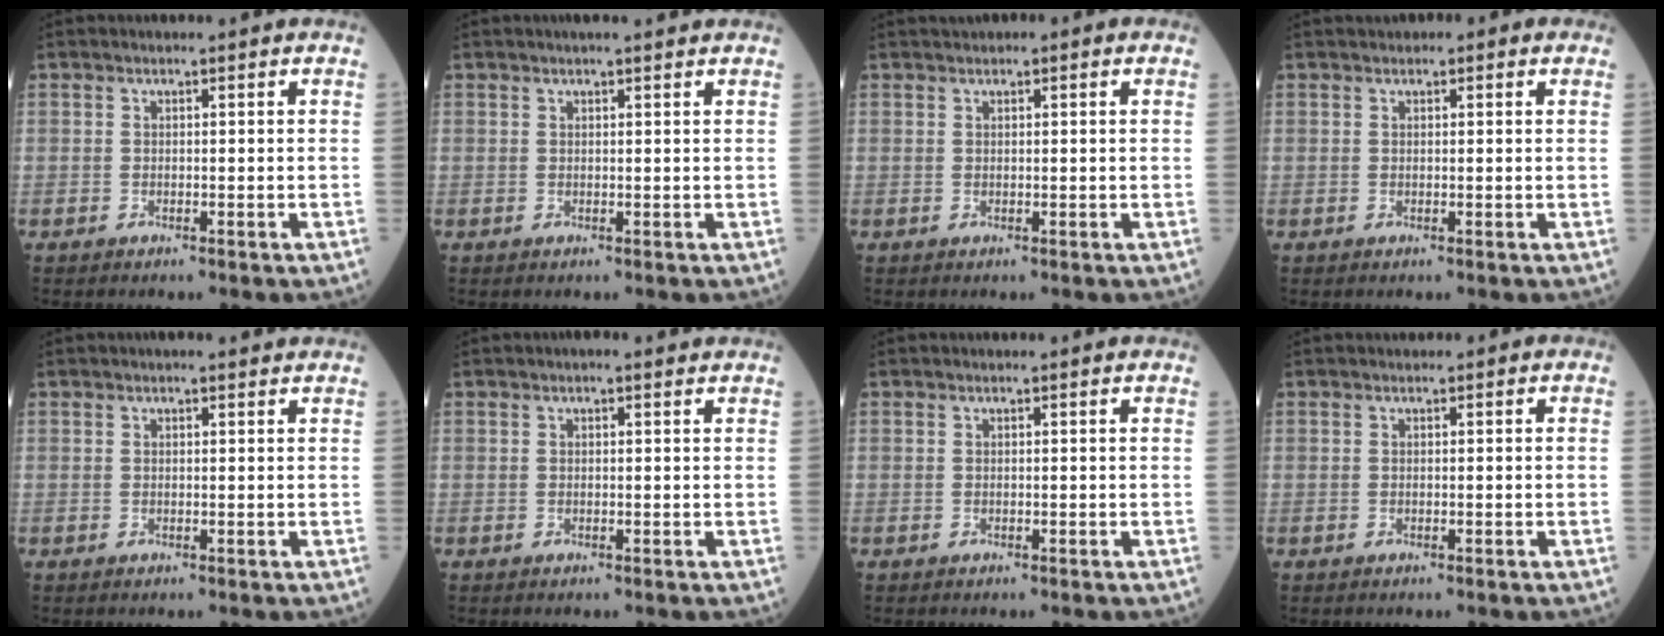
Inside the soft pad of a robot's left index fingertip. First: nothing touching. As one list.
[{"total": 2.8, "force": [2.4, 0.2, 1.4], "torque": [-0.020, 0.016, 0.031]}, {"total": 1.7, "force": [1.0, 0.5, 1.2], "torque": [-0.024, 0.021, 0.016]}, {"total": 1.7, "force": [1.1, 0.9, 1.0], "torque": [-0.016, 0.016, 0.013]}, {"total": 1.5, "force": [1.3, 0.4, 0.8], "torque": [-0.013, 0.014, 0.018]}, {"total": 1.2, "force": [0.9, 0.4, 0.7], "torque": [-0.014, 0.015, 0.012]}, {"total": 0.0}, {"total": 0.0}]